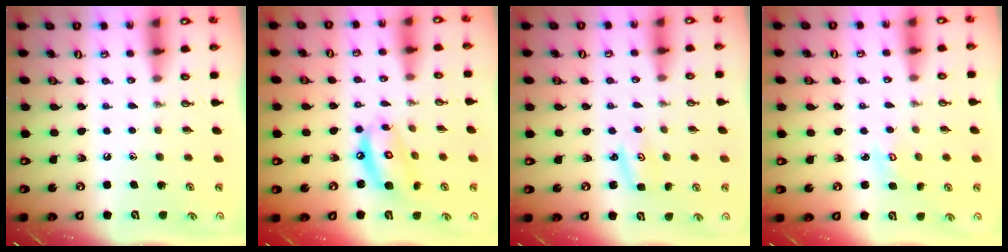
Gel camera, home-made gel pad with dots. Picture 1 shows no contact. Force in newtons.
{"total": 11.2, "press": 11.2, "slide": 1.0}
{"total": 2.7, "press": 2.7, "slide": 0.3}
{"total": 2.8, "press": 2.8, "slide": 0.3}